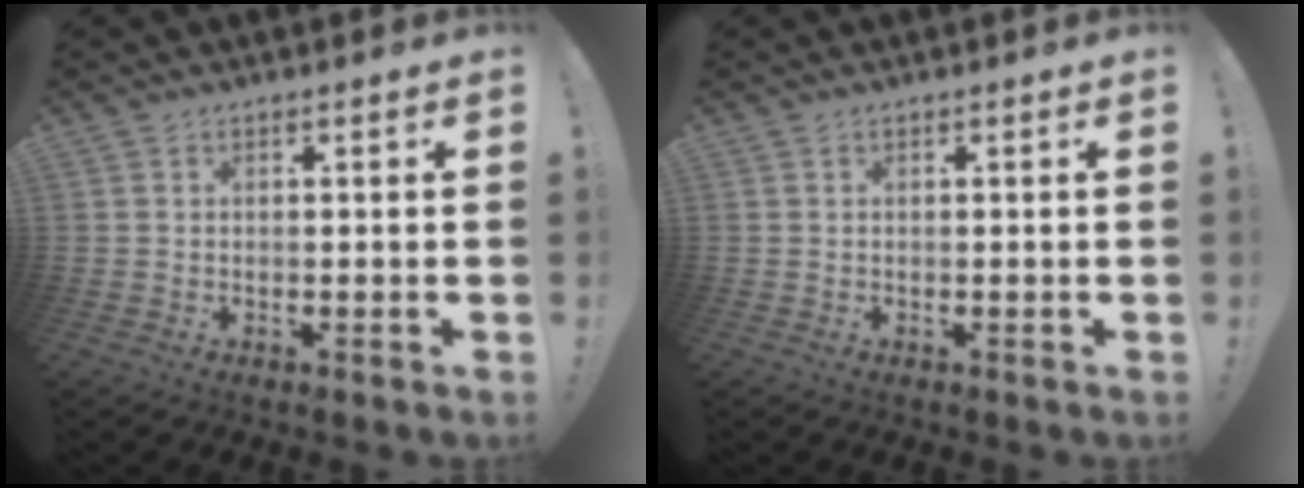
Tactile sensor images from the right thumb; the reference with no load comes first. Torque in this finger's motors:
{"motor_torque": [0.22, 0.32, 0.13, -0.34, 0.00]}